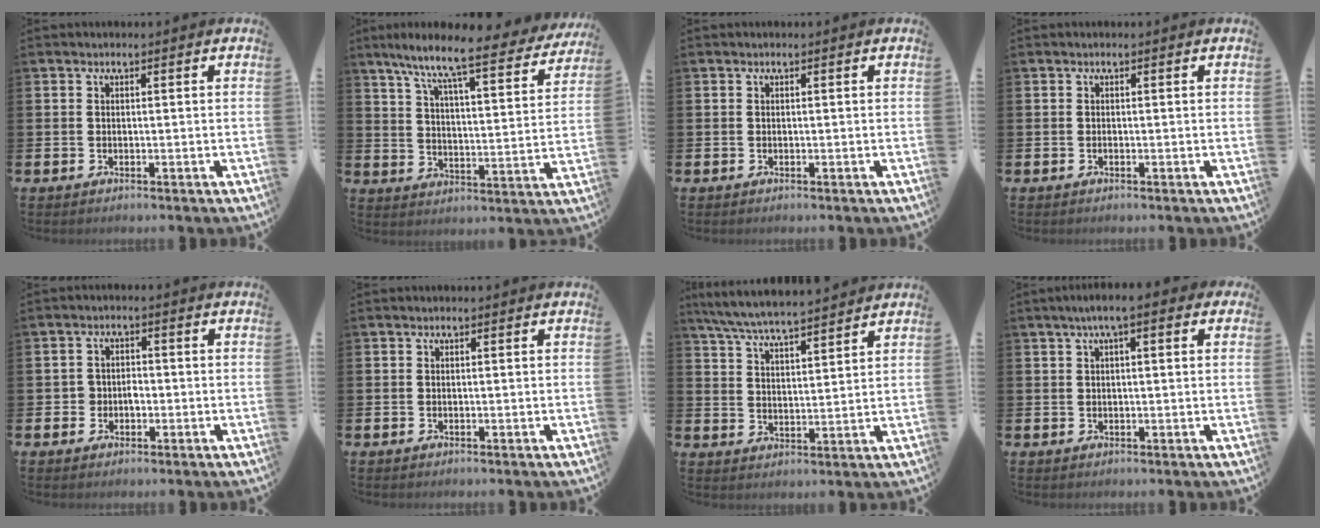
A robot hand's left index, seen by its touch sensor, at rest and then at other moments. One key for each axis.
{"total": 9.4, "fx": 8.0, "fy": 0.8, "fz": 4.9, "tx": -0.112, "ty": -0.057, "tz": 0.127}
{"total": 0.0}
{"total": 0.0}
{"total": 2.2, "fx": -0.6, "fy": 2.0, "fz": 0.8, "tx": -0.008, "ty": 0.000, "tz": -0.019}
{"total": 0.0}
{"total": 6.5, "fx": 6.2, "fy": 0.1, "fz": 1.7, "tx": -0.055, "ty": -0.036, "tz": 0.111}
{"total": 3.7, "fx": 1.7, "fy": 0.9, "fz": 3.1, "tx": -0.058, "ty": 0.010, "tz": 0.026}